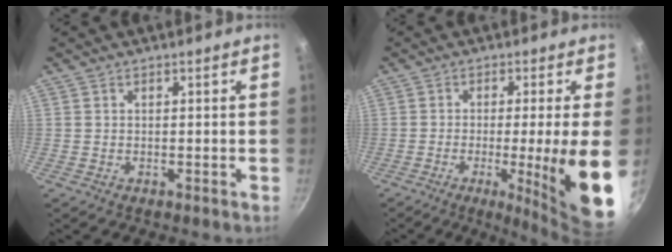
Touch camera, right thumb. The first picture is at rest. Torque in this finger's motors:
{"motor_torque": [2.42, 2.58, 1.72, -0.61, 0.15]}